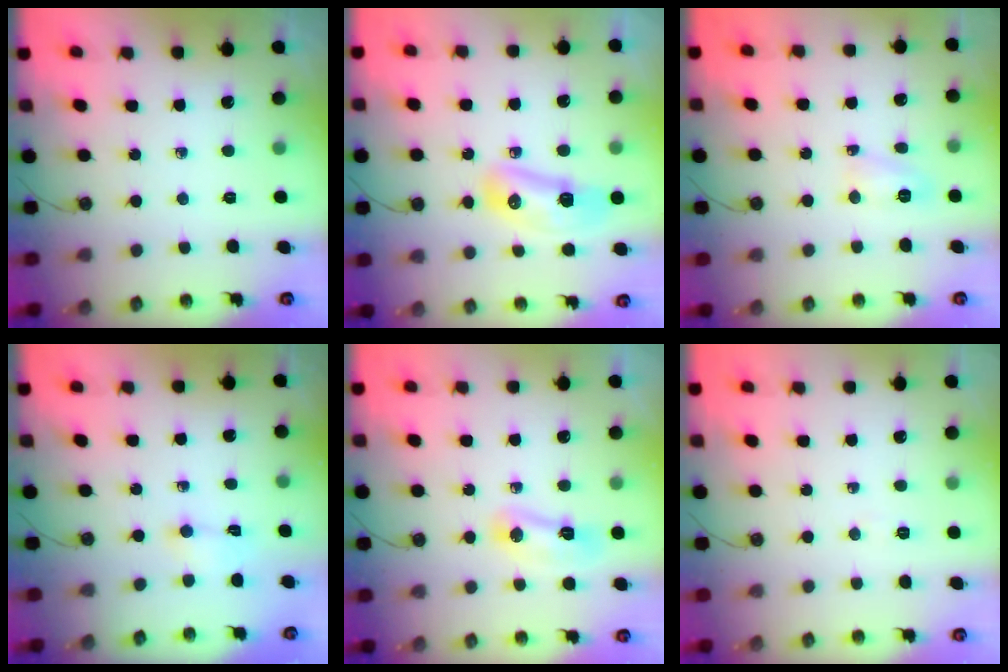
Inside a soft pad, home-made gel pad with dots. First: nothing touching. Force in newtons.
{"total": 9.8, "press": 9.7, "slide": 1.5}
{"total": 5.0, "press": 5.0, "slide": 0.6}
{"total": 1.9, "press": 1.7, "slide": 0.7}
{"total": 6.8, "press": 6.7, "slide": 0.9}
{"total": 3.5, "press": 2.9, "slide": 2.1}